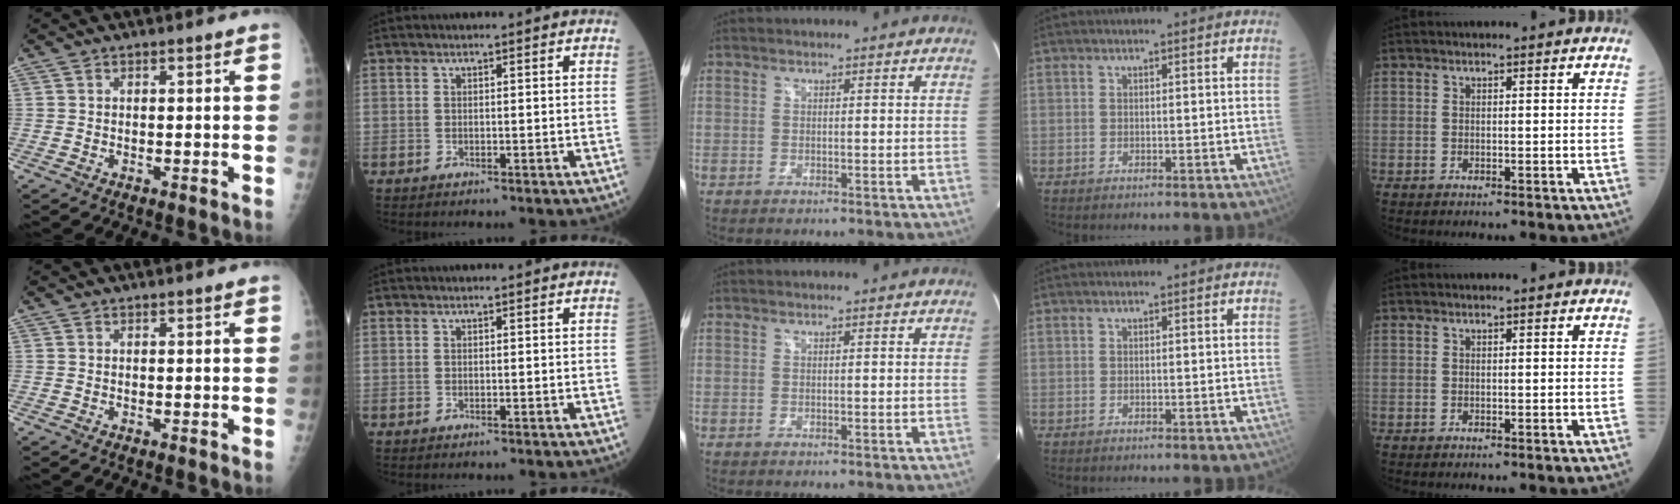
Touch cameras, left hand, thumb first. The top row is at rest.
{}